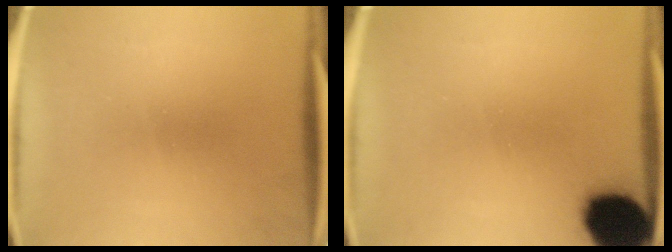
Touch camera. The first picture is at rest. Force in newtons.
{"total": 15.9}